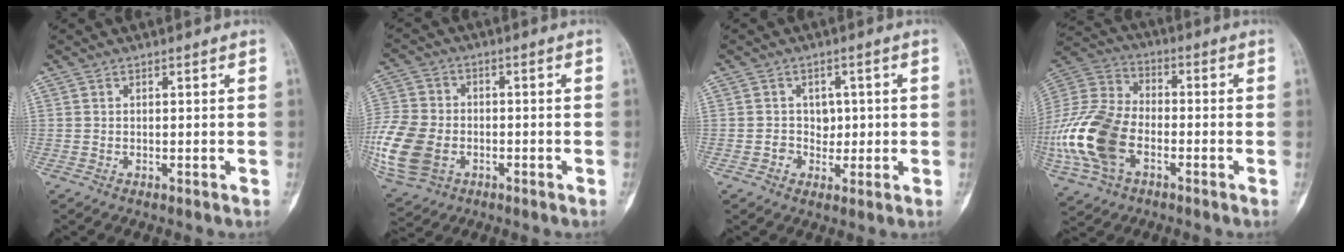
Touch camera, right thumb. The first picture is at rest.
{"total": 17.7, "force": [-4.6, 13.1, 11.0], "torque": [-0.272, -0.001, -0.081]}
{"total": 3.8, "force": [0.0, 3.6, 1.3], "torque": [0.023, 0.009, -0.002]}
{"total": 20.2, "force": [-5.5, 13.0, 14.6], "torque": [-0.332, 0.016, -0.101]}